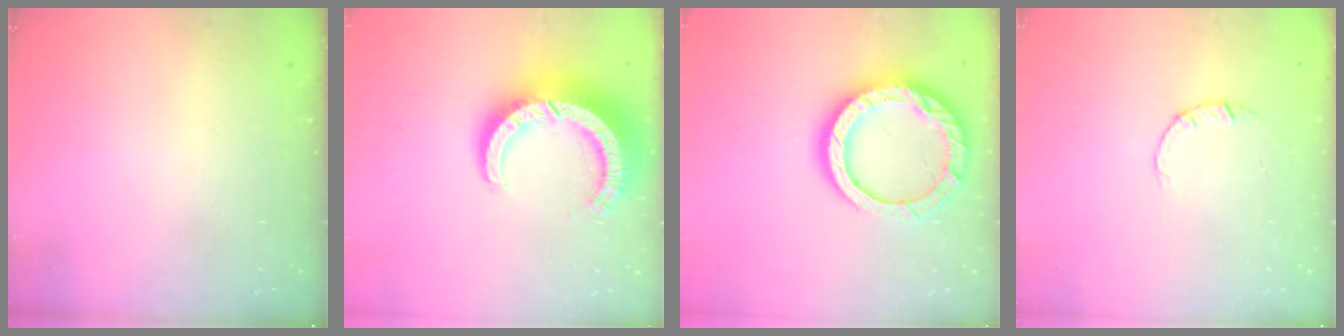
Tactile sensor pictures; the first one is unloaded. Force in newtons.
{"total": 13.2, "press": 13.2, "slide": 1.3}
{"total": 17.0, "press": 16.9, "slide": 1.3}
{"total": 1.4, "press": 1.4, "slide": 0.2}